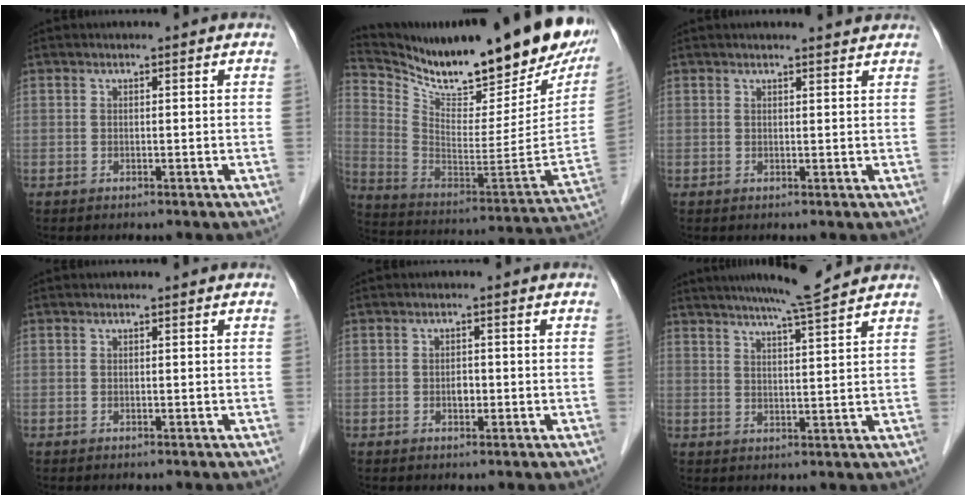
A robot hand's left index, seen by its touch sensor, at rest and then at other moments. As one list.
[{"total": 29.1, "force": [24.2, 4.8, 15.5], "torque": [-0.266, -0.072, 0.354]}, {"total": 3.3, "force": [3.2, 0.1, 0.9], "torque": [-0.017, 0.007, 0.035]}, {"total": 0.0}, {"total": 1.3, "force": [-0.4, 0.8, 1.0], "torque": [-0.017, 0.002, -0.005]}, {"total": 8.3, "force": [7.3, -1.1, 3.8], "torque": [-0.067, 0.002, 0.110]}]